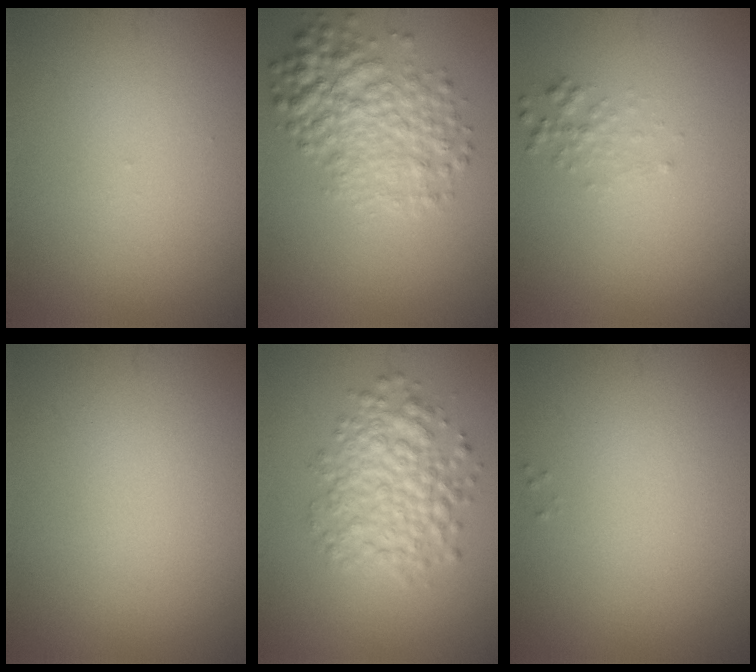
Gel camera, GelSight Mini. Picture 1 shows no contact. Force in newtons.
{"total": 5.6, "press": 5.6, "slide": 0.1}
{"total": 1.2, "press": 1.2, "slide": 0.0}
{"total": 0.0}
{"total": 5.0, "press": 5.0, "slide": 0.1}
{"total": 0.0}